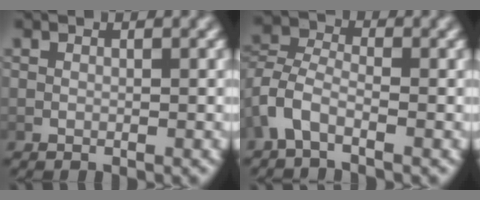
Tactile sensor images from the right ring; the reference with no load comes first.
{"total": 4.3, "force": [-1.1, 3.4, 2.4], "torque": [-0.069, -0.009, -0.028]}